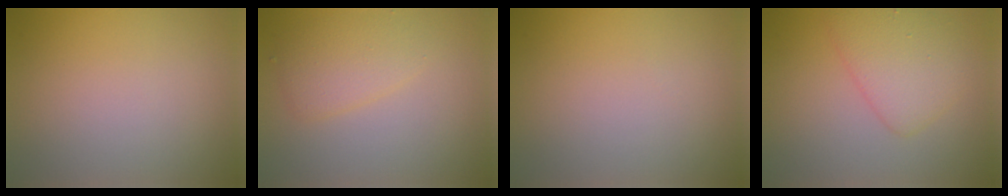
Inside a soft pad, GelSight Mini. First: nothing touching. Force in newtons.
{"total": 2.6, "press": 2.6, "slide": 0.0}
{"total": 0.0}
{"total": 3.7, "press": 3.7, "slide": 0.2}